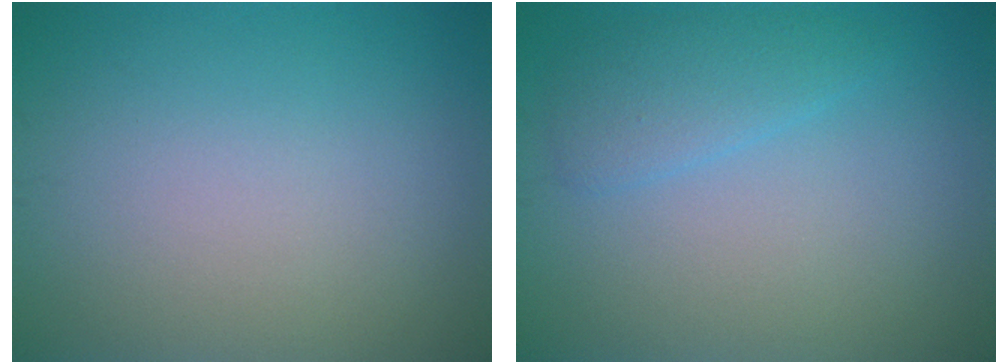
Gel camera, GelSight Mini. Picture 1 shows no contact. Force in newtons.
{"total": 2.3, "press": 2.3, "slide": 0.0}